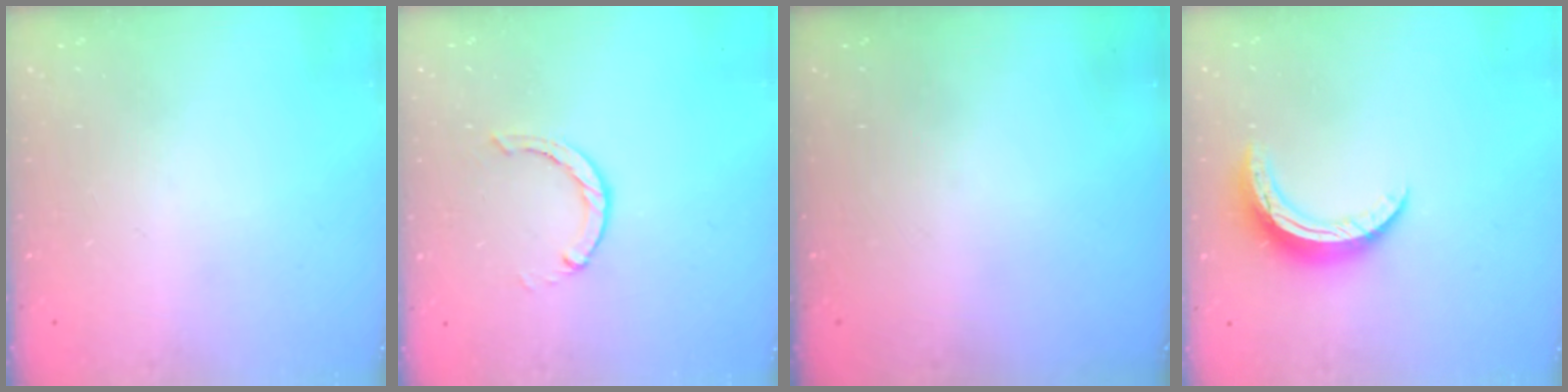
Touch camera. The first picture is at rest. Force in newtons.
{"total": 0.0}
{"total": 0.0}
{"total": 10.1, "press": 10.1, "slide": 0.5}